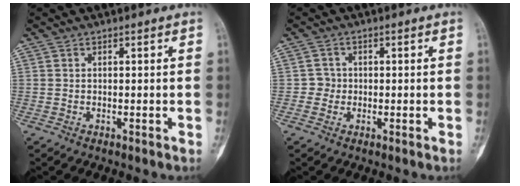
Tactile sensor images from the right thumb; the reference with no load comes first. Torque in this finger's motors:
{"motor_torque": [0.12, 0.32, 0.19, -0.11, -0.10]}